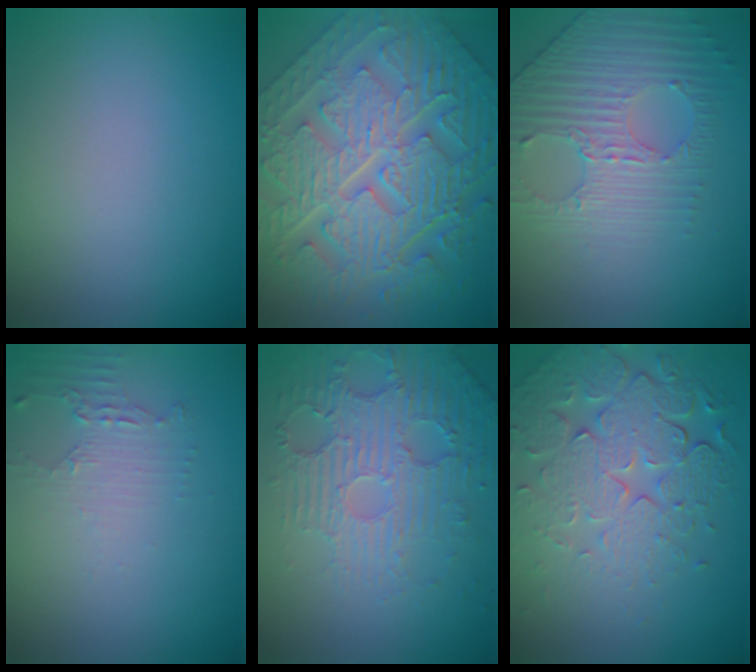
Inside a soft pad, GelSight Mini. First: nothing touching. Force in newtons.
{"total": 11.4, "press": 7.9, "slide": 8.3}
{"total": 4.0, "press": 3.5, "slide": 1.9}
{"total": 2.0, "press": 1.4, "slide": 1.5}
{"total": 5.4, "press": 3.6, "slide": 4.0}
{"total": 7.4, "press": 5.4, "slide": 5.1}